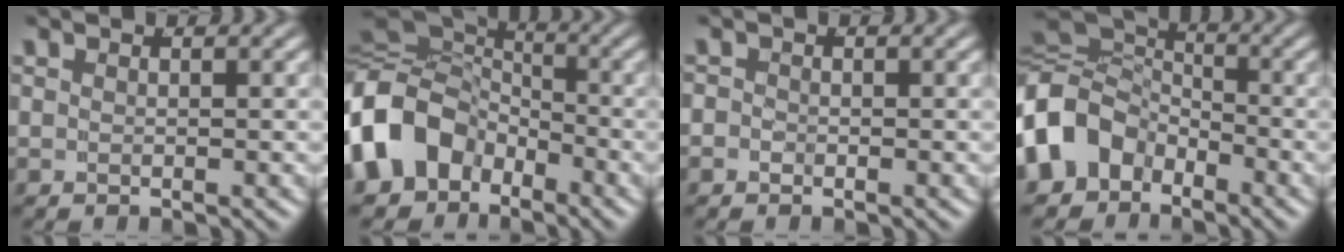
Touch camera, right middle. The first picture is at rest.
{"total": 11.1, "force": [-2.5, 9.3, 5.4], "torque": [-0.143, -0.029, -0.041]}
{"total": 1.3, "force": [-0.7, 1.0, 0.1], "torque": [-0.009, -0.012, -0.012]}
{"total": 10.9, "force": [-1.4, 9.4, 5.4], "torque": [-0.141, -0.027, -0.028]}